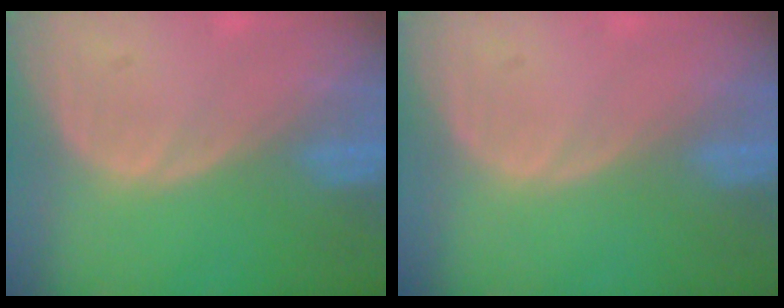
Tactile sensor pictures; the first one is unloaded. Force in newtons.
{"total": 0.0}